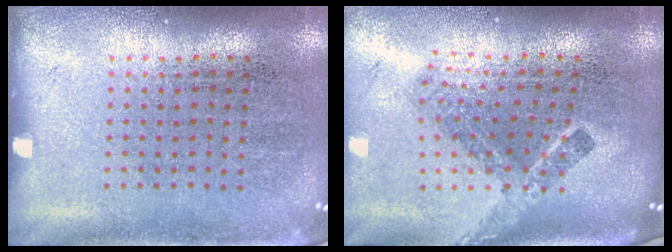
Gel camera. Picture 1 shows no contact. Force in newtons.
{"total": 2.4, "press": 1.6, "slide": 1.8}